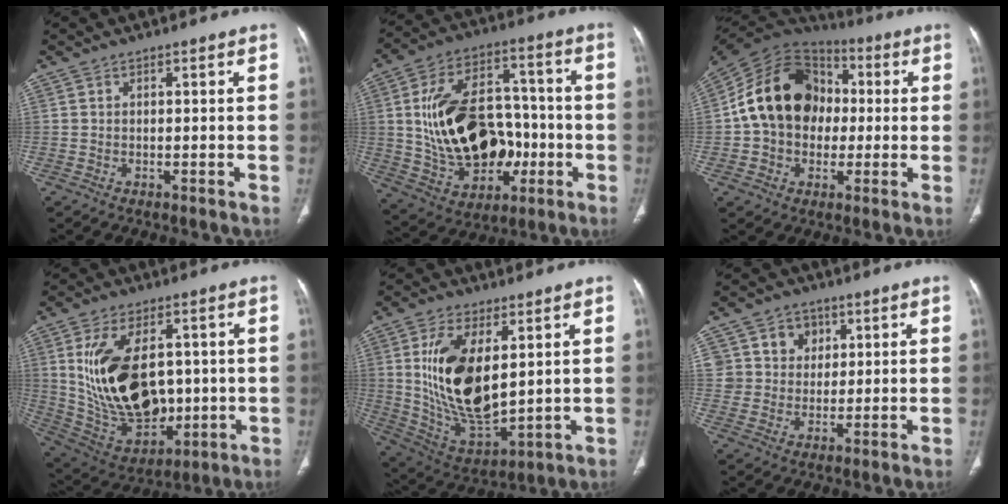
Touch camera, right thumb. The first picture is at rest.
{"total": 22.3, "force": [-1.5, 15.0, 16.4], "torque": [-0.253, 0.024, -0.003]}
{"total": 19.2, "force": [0.6, 15.1, 11.9], "torque": [-0.188, 0.036, 0.004]}
{"total": 21.2, "force": [2.0, 13.0, 16.6], "torque": [-0.277, -0.014, 0.063]}
{"total": 18.7, "force": [3.8, 9.3, 15.8], "torque": [-0.285, -0.026, 0.089]}
{"total": 7.4, "force": [2.8, 6.8, 1.2], "torque": [0.024, -0.004, 0.047]}